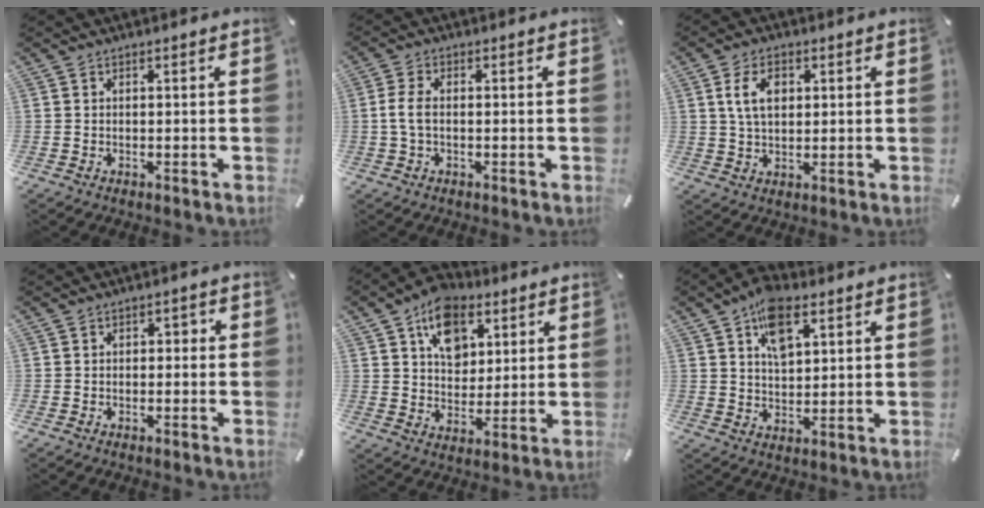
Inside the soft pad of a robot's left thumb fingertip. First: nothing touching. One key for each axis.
{"total": 4.0, "fx": -0.4, "fy": 1.8, "fz": 3.6, "tx": -0.085, "ty": -0.003, "tz": -0.013}
{"total": 7.0, "fx": 2.0, "fy": 4.5, "fz": 5.0, "tx": -0.097, "ty": 0.003, "tz": 0.030}
{"total": 1.5, "fx": -0.9, "fy": 0.9, "fz": 0.7, "tx": -0.015, "ty": 0.009, "tz": -0.021}
{"total": 12.1, "fx": 6.0, "fy": 9.0, "fz": 5.3, "tx": -0.078, "ty": -0.028, "tz": 0.110}
{"total": 9.7, "fx": 4.9, "fy": 5.6, "fz": 6.2, "tx": -0.095, "ty": -0.016, "tz": 0.086}